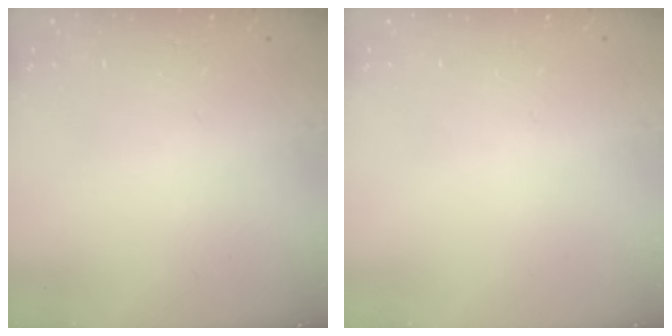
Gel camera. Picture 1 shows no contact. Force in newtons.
{"total": 0.0}